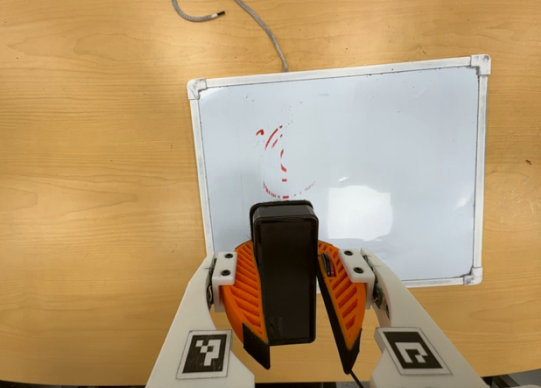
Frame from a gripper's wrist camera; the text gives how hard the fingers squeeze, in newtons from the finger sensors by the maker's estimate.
{"total": 11.3, "left": 10.6, "right": 12.1}